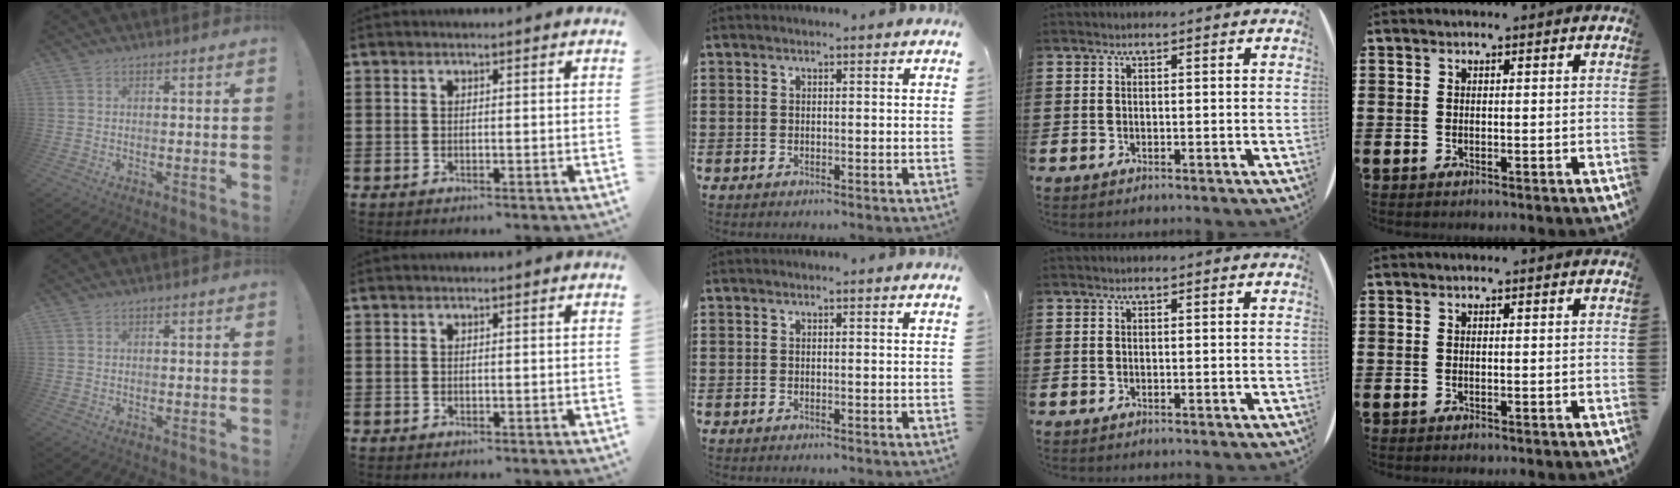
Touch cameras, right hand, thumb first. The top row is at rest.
{}